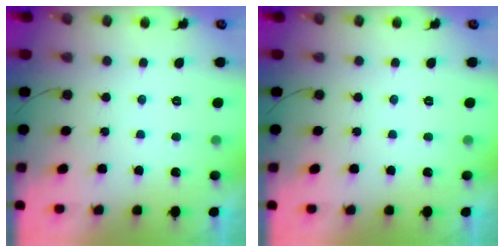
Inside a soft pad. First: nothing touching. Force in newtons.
{"total": 0.0}